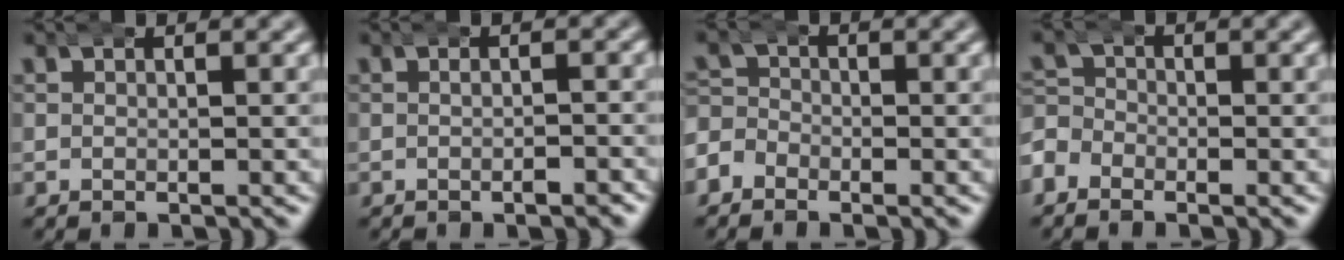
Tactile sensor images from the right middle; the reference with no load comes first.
{"total": 0.9, "force": [-0.4, 0.3, 0.8], "torque": [-0.002, 0.006, -0.017]}
{"total": 3.1, "force": [-1.0, 2.9, 0.5], "torque": [-0.021, -0.005, -0.032]}
{"total": 2.9, "force": [-0.9, 2.7, 0.5], "torque": [-0.022, -0.005, -0.031]}